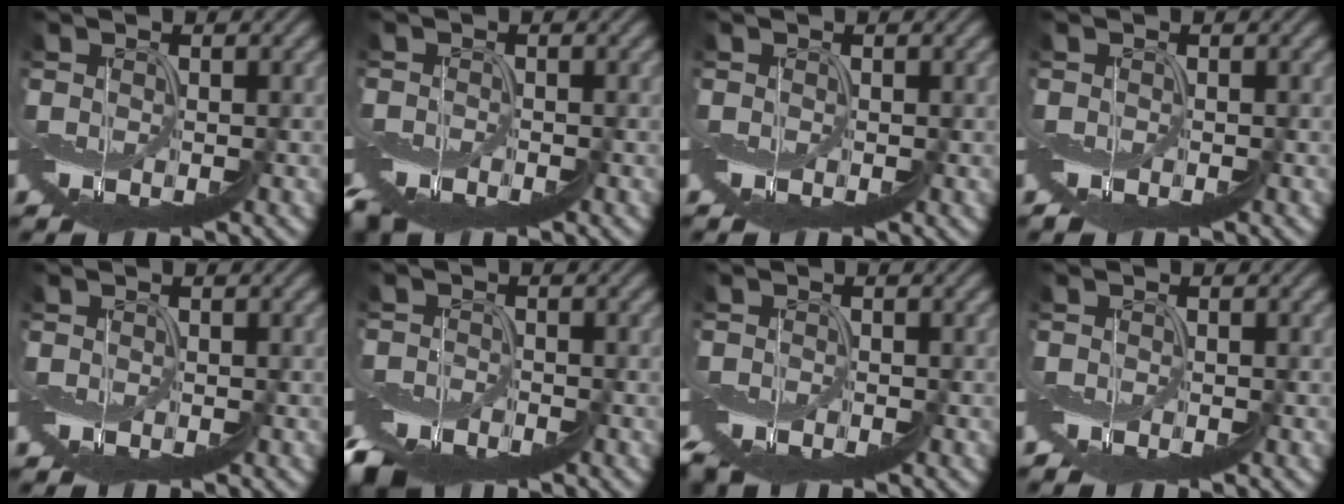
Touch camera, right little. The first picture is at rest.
{"total": 4.9, "force": [-4.6, 0.9, 1.5], "torque": [-0.030, -0.003, -0.068]}
{"total": 0.0}
{"total": 1.1, "force": [-1.0, 0.2, 0.3], "torque": [0.000, -0.003, -0.020]}
{"total": 0.7, "force": [-0.3, 0.5, 0.4], "torque": [-0.003, -0.005, -0.004]}
{"total": 6.1, "force": [-6.1, -0.1, 0.1], "torque": [-0.006, 0.000, -0.103]}
{"total": 4.1, "force": [-3.5, 1.3, 1.6], "torque": [-0.027, -0.004, -0.047]}
{"total": 1.4, "force": [-1.3, 0.5, 0.4], "torque": [-0.003, -0.005, -0.025]}